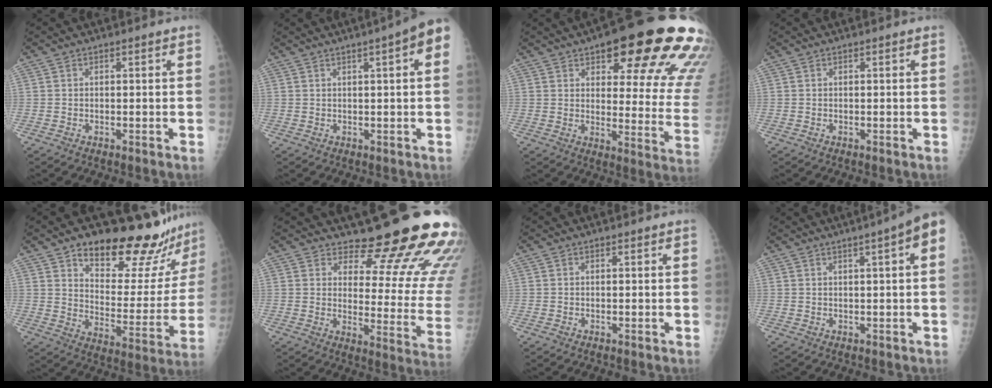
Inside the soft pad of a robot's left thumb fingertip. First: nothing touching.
{"total": 6.8, "force": [2.5, 0.9, 6.3], "torque": [-0.079, 0.014, 0.027]}
{"total": 26.1, "force": [14.7, 8.0, 20.0], "torque": [-0.194, -0.048, 0.187]}
{"total": 0.0}
{"total": 21.8, "force": [17.2, 7.4, 11.0], "torque": [-0.097, -0.116, 0.240]}
{"total": 18.5, "force": [15.7, 5.1, 8.3], "torque": [-0.059, -0.140, 0.188]}
{"total": 0.0}
{"total": 6.3, "force": [2.1, 0.5, 5.9], "torque": [-0.077, 0.016, 0.024]}